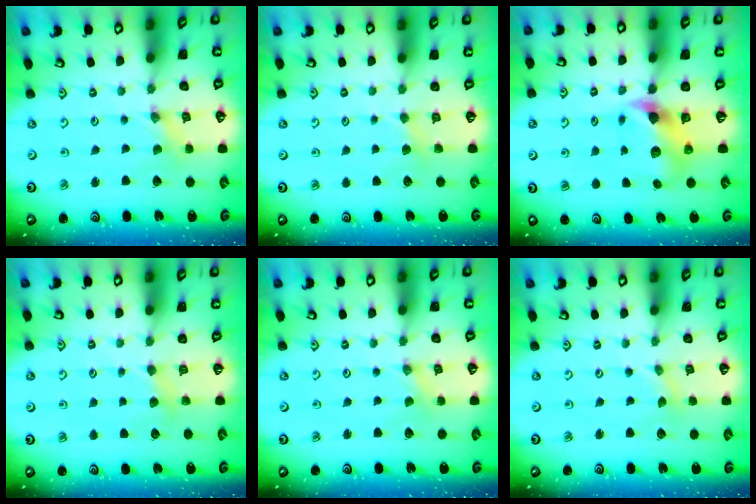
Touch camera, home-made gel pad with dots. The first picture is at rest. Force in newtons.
{"total": 3.0, "press": 3.0, "slide": 0.2}
{"total": 8.4, "press": 8.3, "slide": 1.1}
{"total": 3.5, "press": 3.5, "slide": 0.5}
{"total": 0.0}
{"total": 0.0}